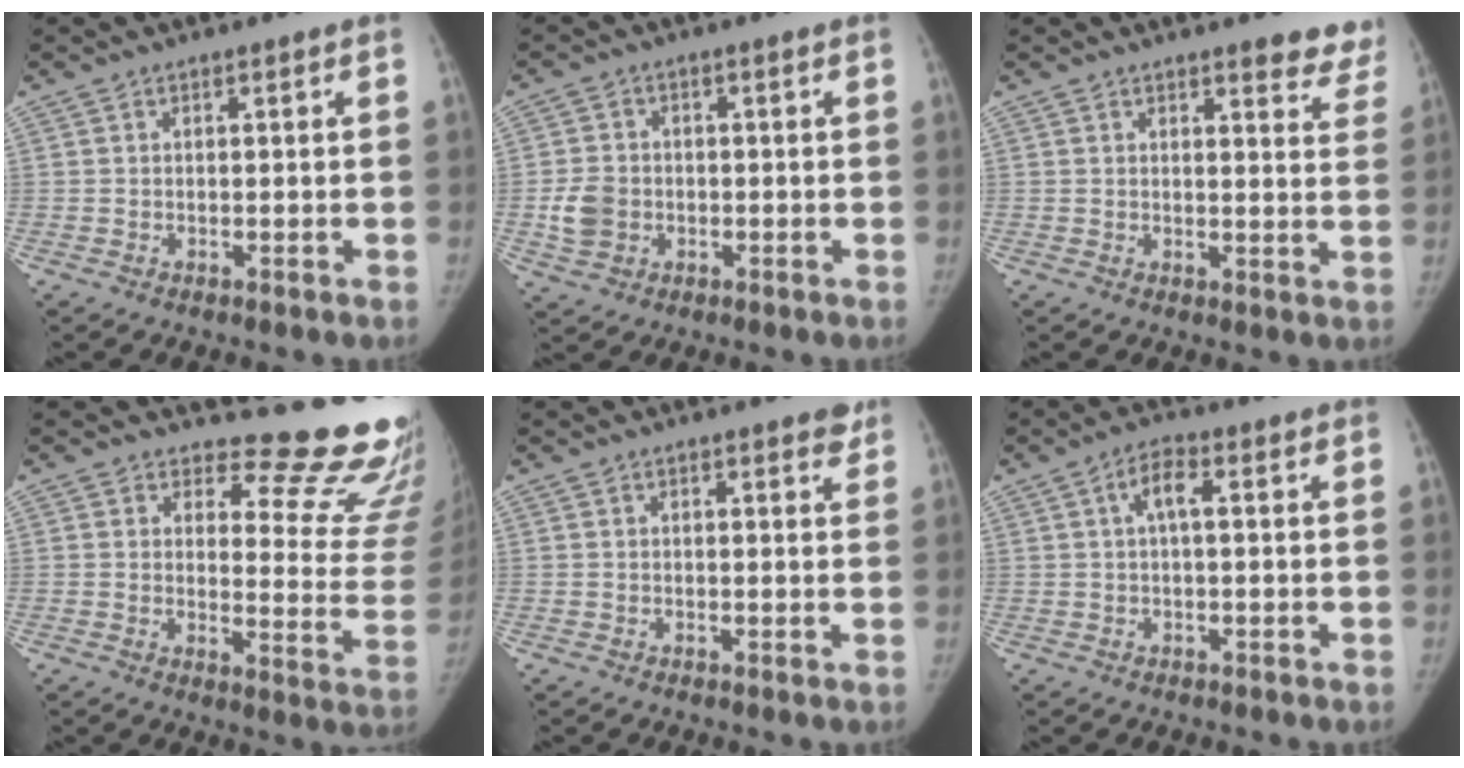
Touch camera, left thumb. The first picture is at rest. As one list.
[{"total": 5.6, "force": [-1.1, 4.7, 2.9], "torque": [-0.043, 0.008, -0.017]}, {"total": 7.7, "force": [6.7, 2.4, 2.9], "torque": [0.005, -0.036, 0.055]}, {"total": 17.5, "force": [16.0, 5.2, 4.9], "torque": [-0.003, -0.172, 0.168]}, {"total": 2.0, "force": [1.6, 0.8, 1.0], "torque": [0.004, -0.005, 0.014]}, {"total": 4.2, "force": [1.0, 1.6, 3.7], "torque": [-0.074, 0.014, 0.013]}]